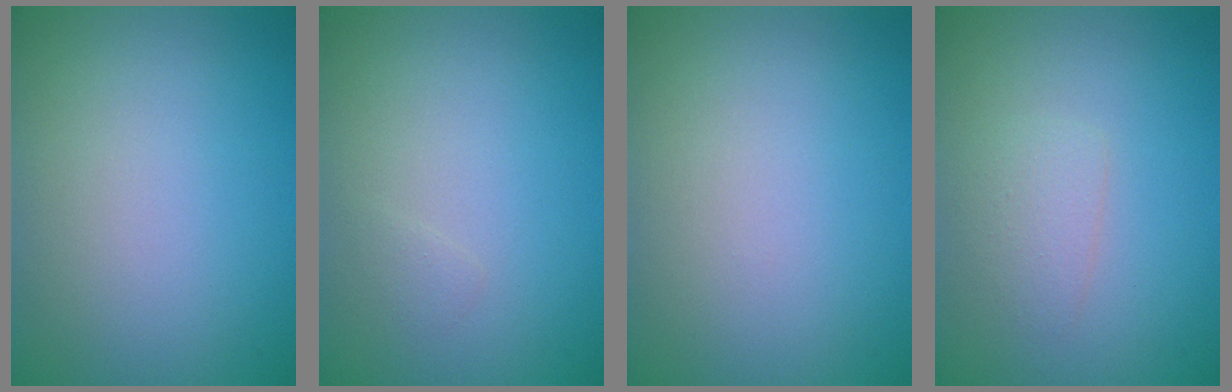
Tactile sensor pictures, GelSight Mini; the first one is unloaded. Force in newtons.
{"total": 0.5, "press": 0.5, "slide": 0.0}
{"total": 0.0}
{"total": 1.6, "press": 1.6, "slide": 0.0}